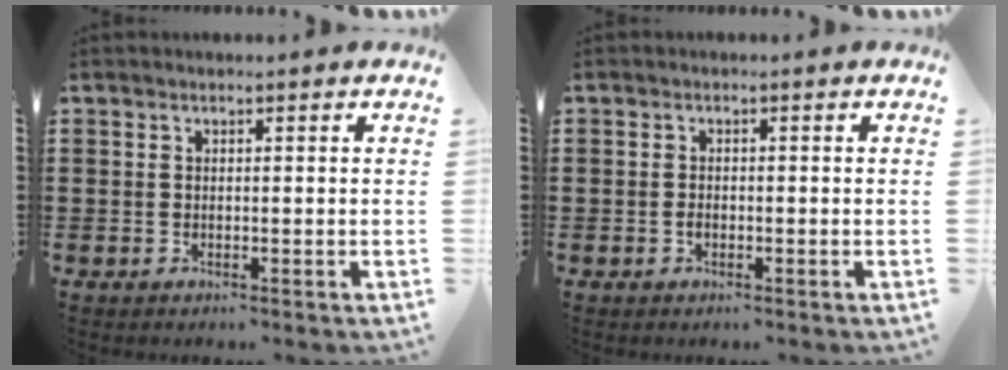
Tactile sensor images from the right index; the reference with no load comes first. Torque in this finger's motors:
{"motor_torque": [1.07, 1.07, 0.01, 0.00]}